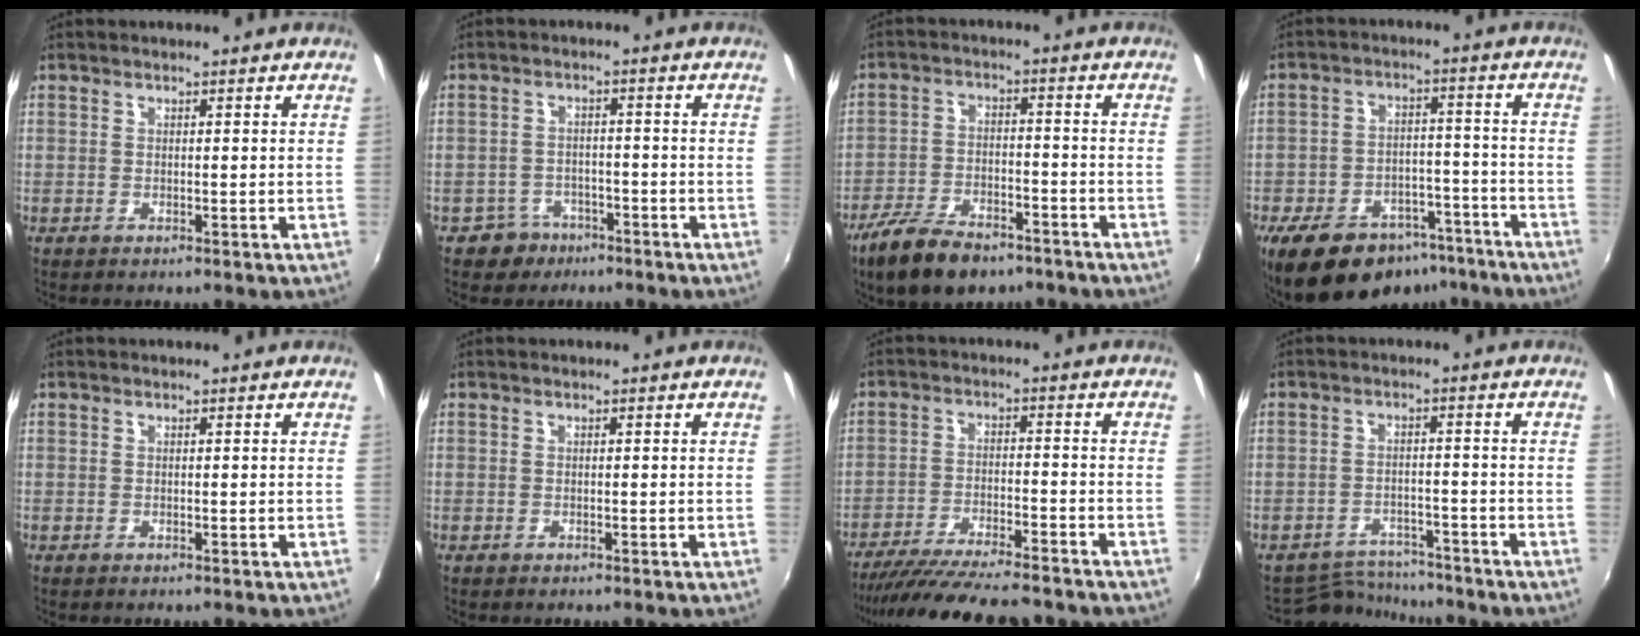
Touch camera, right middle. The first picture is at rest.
{"total": 4.9, "force": [-3.3, 3.6, 0.4], "torque": [-0.023, 0.012, -0.049]}
{"total": 13.3, "force": [-9.5, 5.8, 7.2], "torque": [-0.163, -0.019, -0.163]}
{"total": 18.1, "force": [-13.0, 9.3, 8.4], "torque": [-0.174, 0.005, -0.179]}
{"total": 0.0}
{"total": 0.0}
{"total": 16.8, "force": [-14.8, 2.5, 7.7], "torque": [-0.153, -0.034, -0.228]}
{"total": 6.8, "force": [-6.6, 1.8, -0.3], "torque": [-0.013, 0.006, -0.107]}